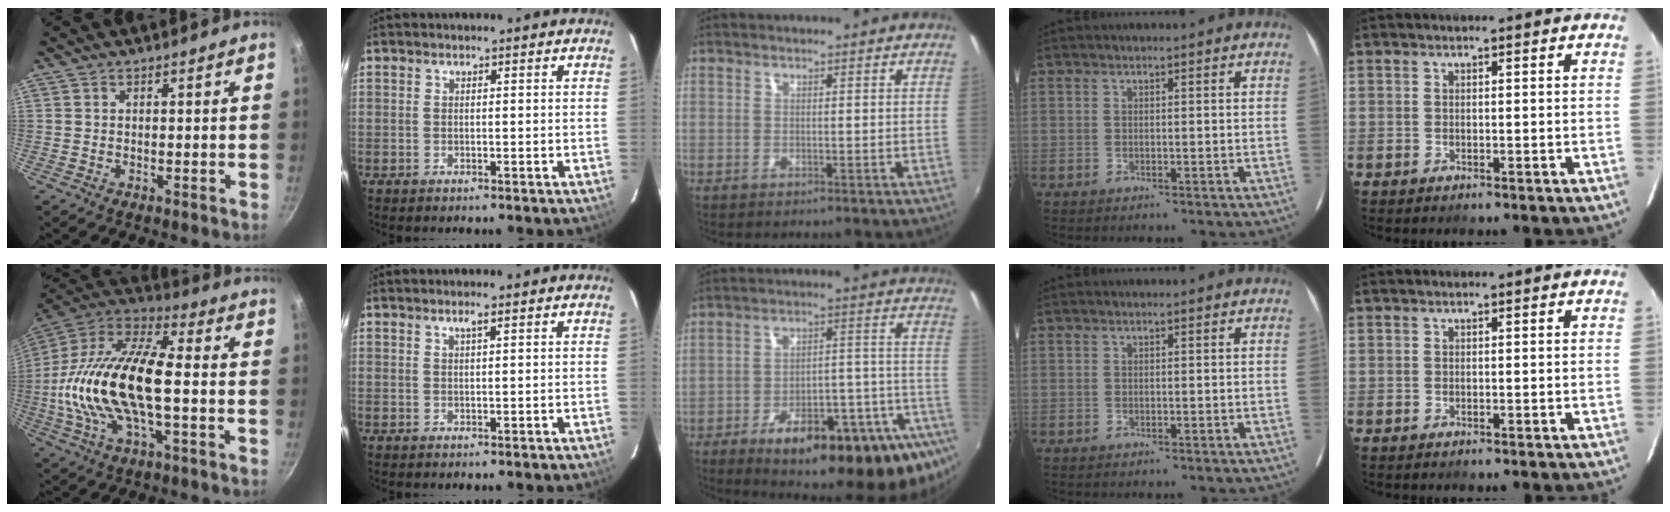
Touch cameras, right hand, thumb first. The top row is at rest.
{"thumb": {"total": 23.5, "force": [-1.9, 10.0, 21.2], "torque": [-0.414, 0.036, -0.048]}, "index": {"total": 1.0, "force": [0.6, -0.1, 0.8], "torque": [-0.012, 0.003, 0.011]}, "middle": {"total": 24.8, "force": [-14.9, 7.0, 18.5], "torque": [-0.242, -0.006, -0.199]}}